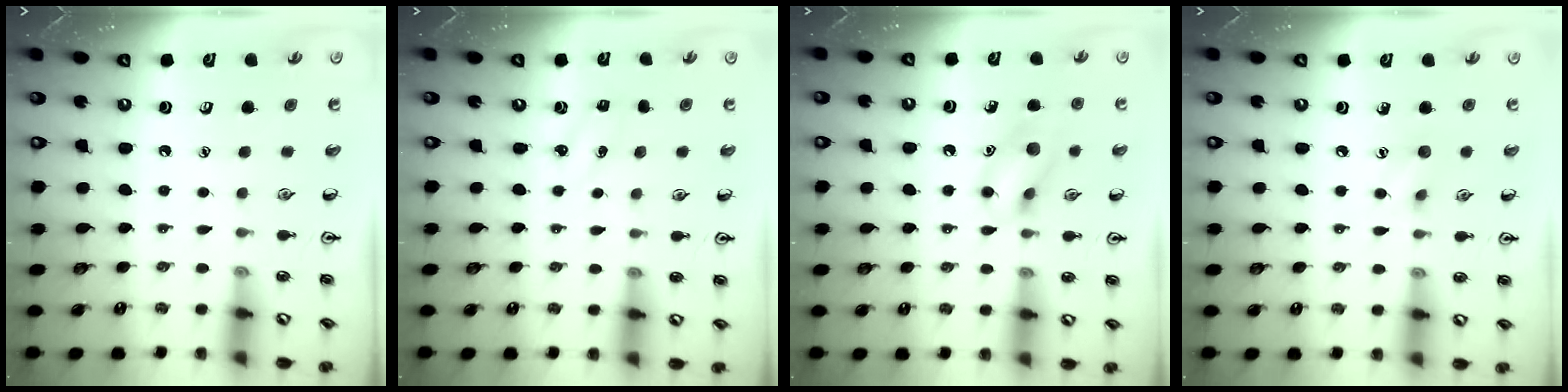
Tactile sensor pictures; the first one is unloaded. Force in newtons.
{"total": 2.5, "press": 2.4, "slide": 0.8}
{"total": 10.8, "press": 10.8, "slide": 0.6}
{"total": 6.6, "press": 6.4, "slide": 1.9}